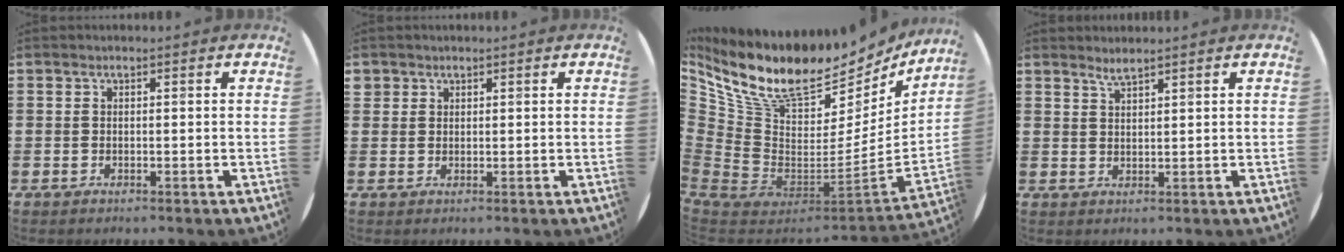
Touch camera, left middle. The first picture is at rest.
{"total": 1.3, "force": [1.0, 0.8, -0.1], "torque": [0.001, 0.003, 0.021]}
{"total": 13.2, "force": [9.1, 6.9, 6.6], "torque": [-0.168, -0.076, 0.161]}
{"total": 1.8, "force": [1.7, 0.0, 0.5], "torque": [-0.011, 0.000, 0.033]}